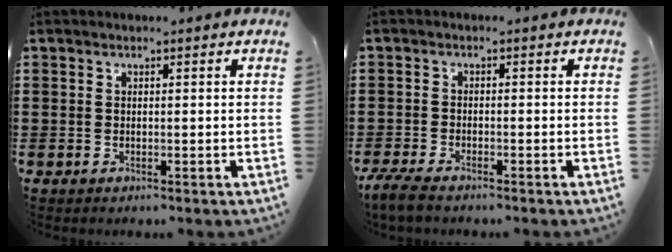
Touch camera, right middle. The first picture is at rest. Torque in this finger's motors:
{"motor_torque": [1.82, 0.32, 0.35, 0.04]}